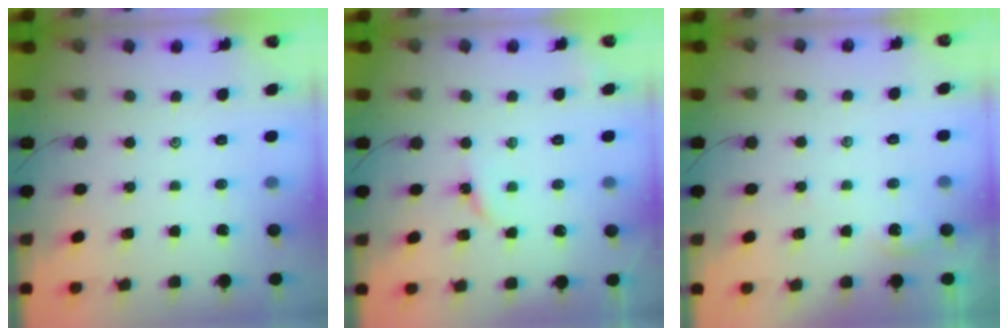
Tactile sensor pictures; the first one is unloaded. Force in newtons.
{"total": 3.5, "press": 3.5, "slide": 0.3}
{"total": 1.0, "press": 1.0, "slide": 0.2}